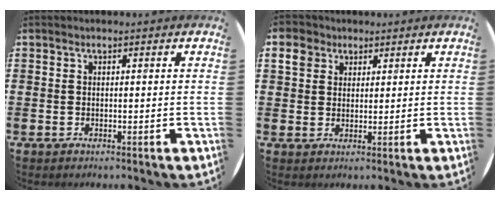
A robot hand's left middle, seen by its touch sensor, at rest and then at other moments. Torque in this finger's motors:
{"motor_torque": [0.21, -0.12, -0.01, 0.00]}